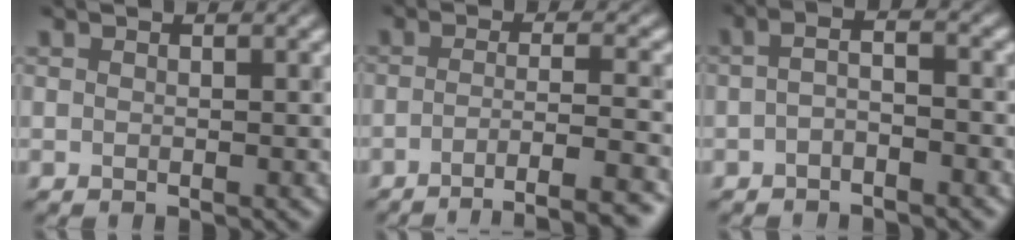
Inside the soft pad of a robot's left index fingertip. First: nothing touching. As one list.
[{"total": 6.6, "force": [-4.3, 1.0, 4.8], "torque": [-0.062, 0.011, -0.048]}, {"total": 1.6, "force": [-1.1, 0.1, 1.2], "torque": [-0.028, 0.006, -0.014]}]